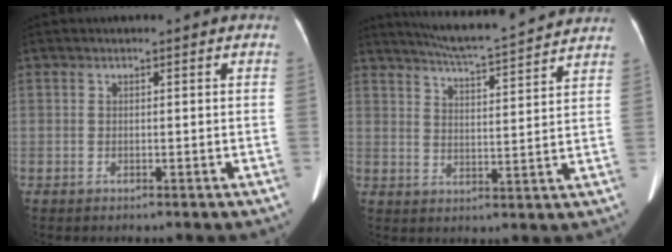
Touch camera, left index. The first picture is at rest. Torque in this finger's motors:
{"motor_torque": [0.76, -1.38, -0.02, 0.02]}